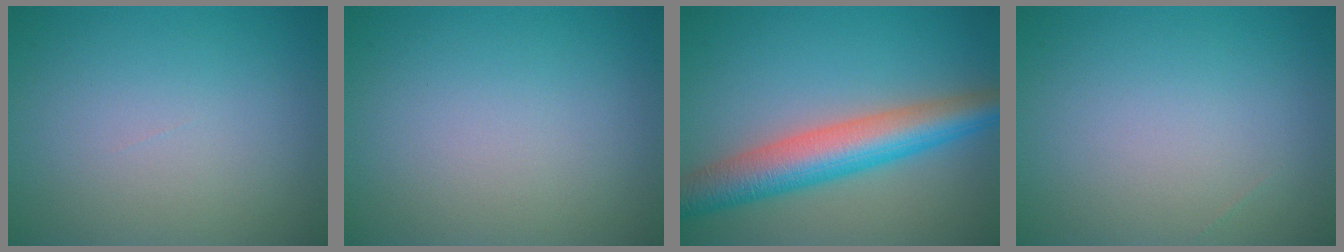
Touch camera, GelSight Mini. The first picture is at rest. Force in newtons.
{"total": 0.0}
{"total": 7.3, "press": 7.3, "slide": 0.0}
{"total": 0.0}